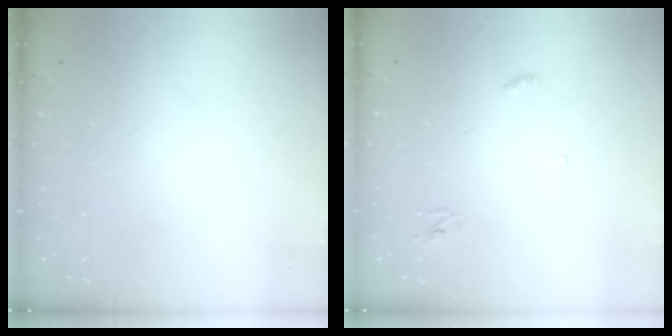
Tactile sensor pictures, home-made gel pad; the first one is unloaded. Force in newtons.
{"total": 3.0, "press": 2.9, "slide": 0.2}